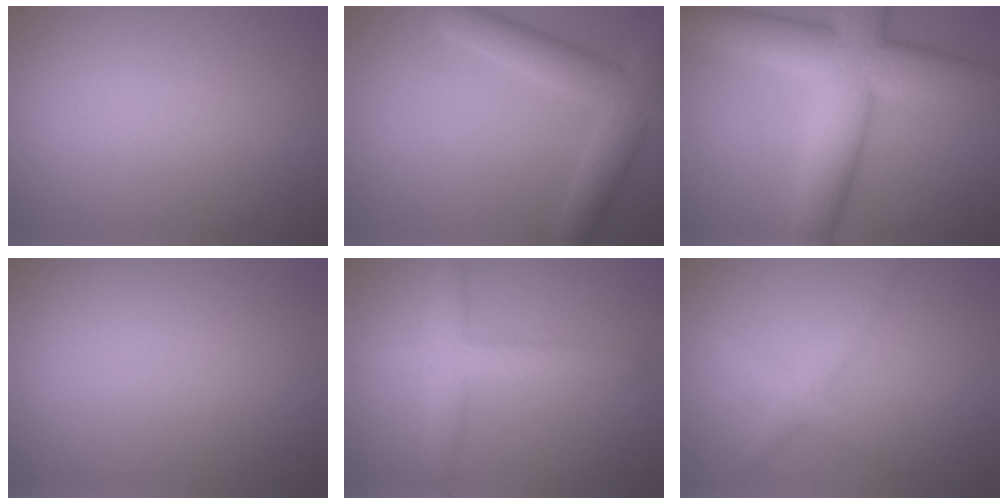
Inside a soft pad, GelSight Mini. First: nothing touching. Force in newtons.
{"total": 5.3, "press": 5.3, "slide": 0.3}
{"total": 10.9, "press": 10.9, "slide": 0.9}
{"total": 0.0}
{"total": 3.8, "press": 3.8, "slide": 0.3}
{"total": 2.4, "press": 2.4, "slide": 0.1}